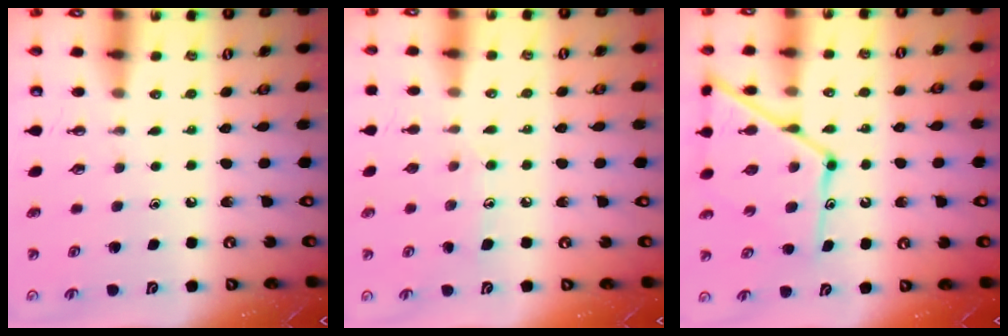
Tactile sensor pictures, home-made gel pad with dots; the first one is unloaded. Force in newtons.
{"total": 6.2, "press": 6.1, "slide": 0.4}
{"total": 15.9, "press": 15.9, "slide": 1.0}